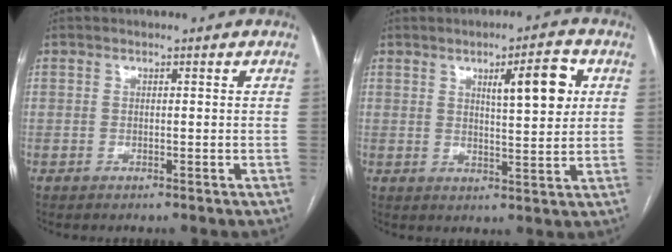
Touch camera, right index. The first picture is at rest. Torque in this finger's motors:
{"motor_torque": [0.55, 0.38, 0.19, 0.06]}